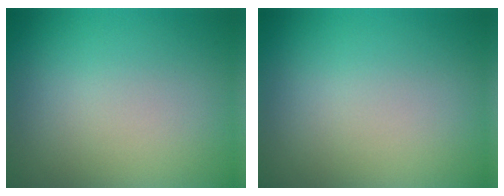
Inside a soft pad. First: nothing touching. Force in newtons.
{"total": 0.0}